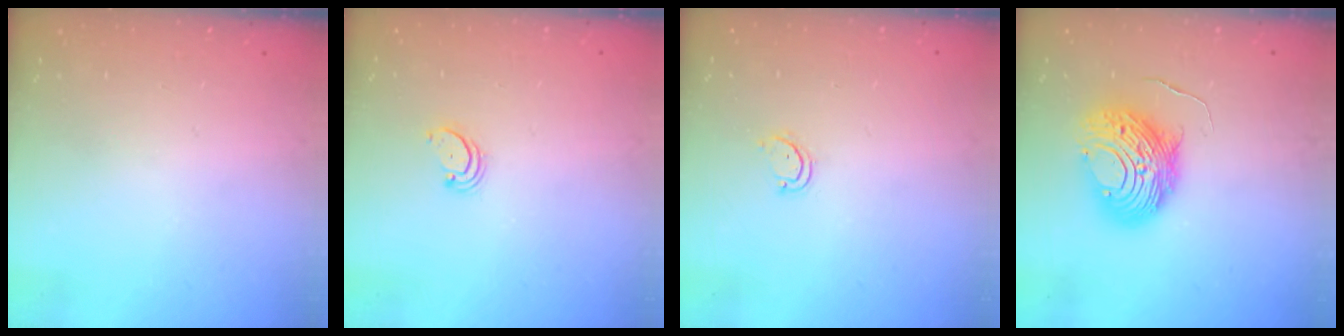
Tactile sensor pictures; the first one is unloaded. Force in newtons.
{"total": 2.2, "press": 2.2, "slide": 0.2}
{"total": 2.7, "press": 2.6, "slide": 0.3}
{"total": 11.2, "press": 11.1, "slide": 1.1}